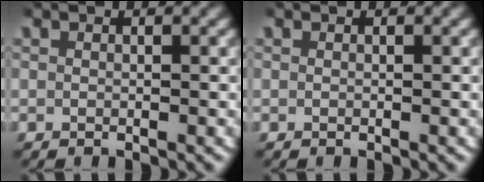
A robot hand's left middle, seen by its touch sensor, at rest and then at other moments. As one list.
[{"total": 0.0}]